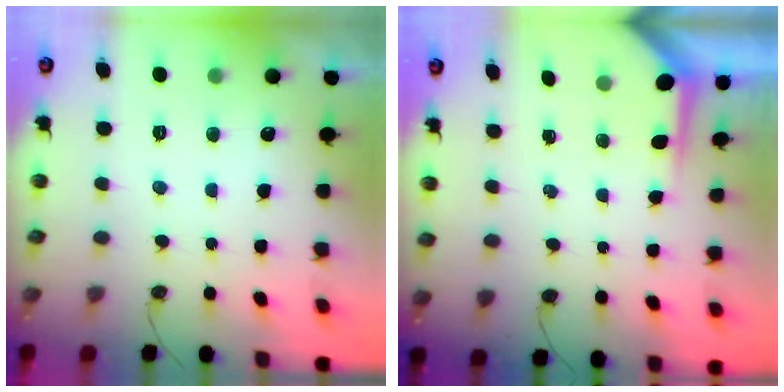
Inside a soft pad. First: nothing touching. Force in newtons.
{"total": 4.0, "press": 4.0, "slide": 0.3}